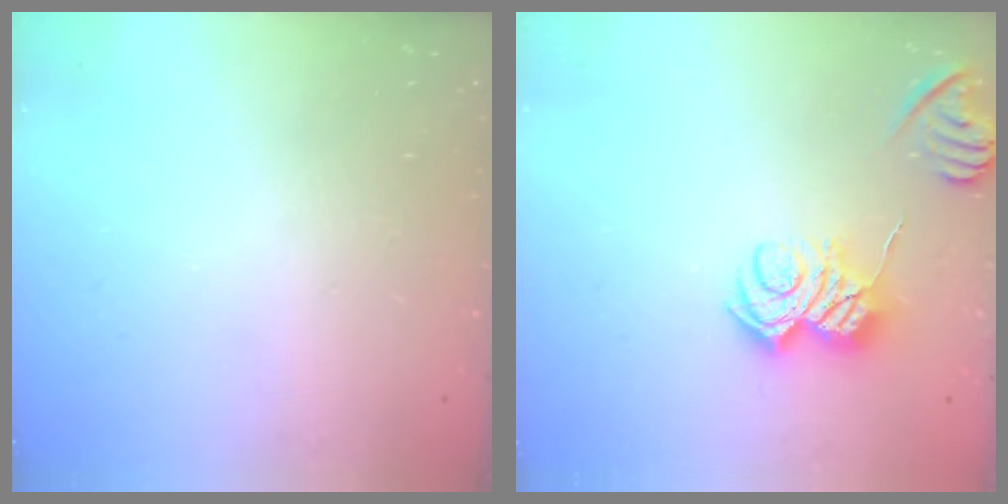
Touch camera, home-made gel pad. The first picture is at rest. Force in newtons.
{"total": 8.0, "press": 8.0, "slide": 0.7}